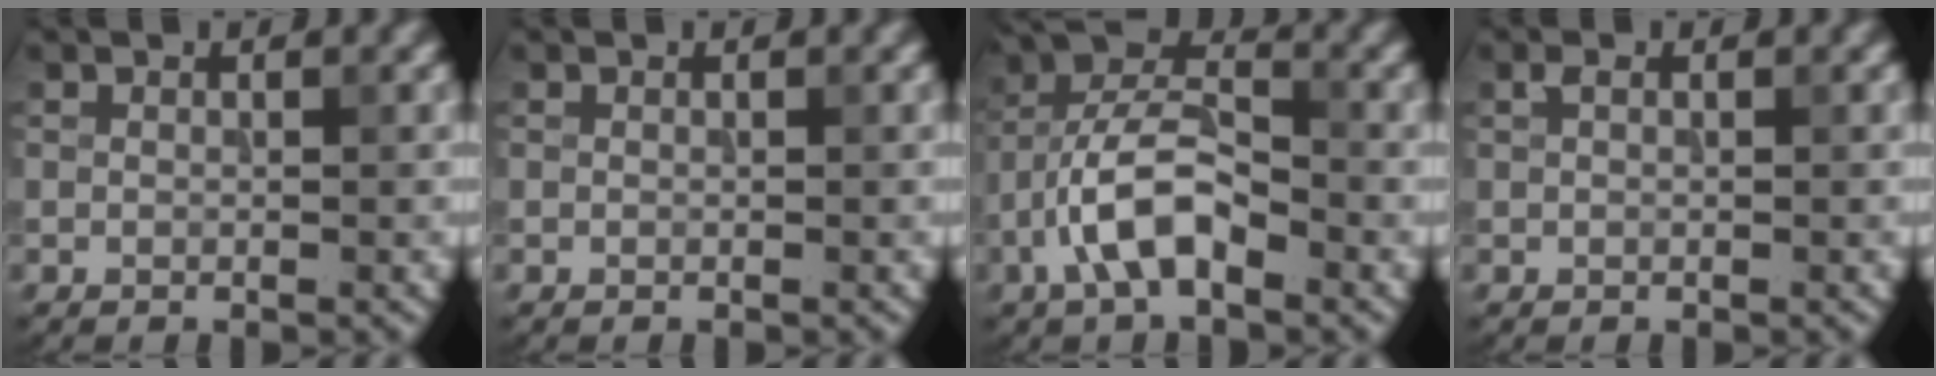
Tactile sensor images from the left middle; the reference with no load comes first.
{"total": 0.0}
{"total": 6.2, "force": [-2.8, 2.7, 4.8], "torque": [-0.087, 0.014, -0.057]}
{"total": 0.6, "force": [0.3, 0.3, 0.4], "torque": [-0.010, 0.003, 0.004]}